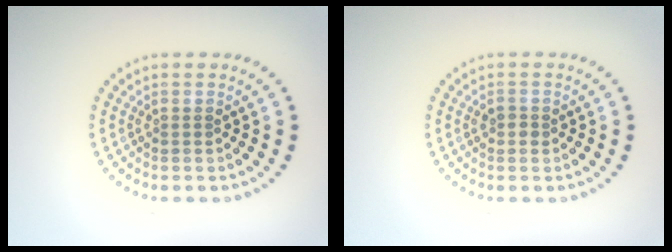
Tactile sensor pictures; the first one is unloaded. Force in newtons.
{"total": 0.9, "press": 0.9, "slide": 0.1}